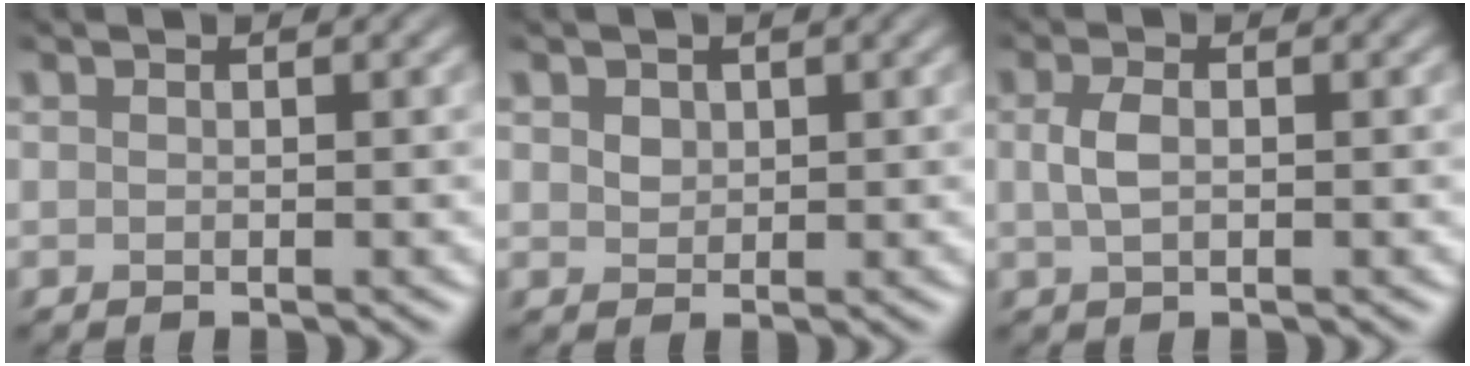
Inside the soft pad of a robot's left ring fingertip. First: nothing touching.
{"total": 1.3, "force": [0.6, 1.0, 0.5], "torque": [-0.010, 0.000, 0.013]}
{"total": 1.9, "force": [0.1, 0.9, 1.7], "torque": [-0.042, 0.002, 0.000]}